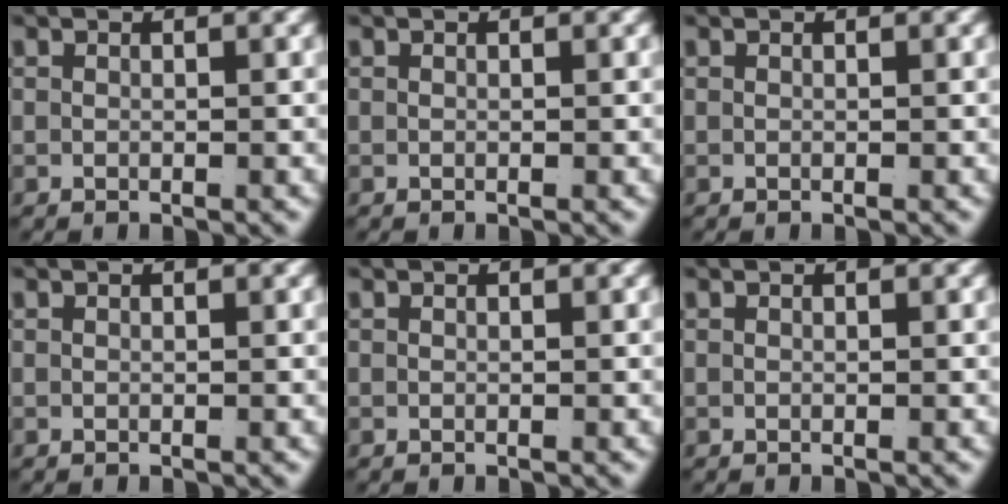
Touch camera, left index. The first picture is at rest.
{"total": 0.0}
{"total": 0.0}
{"total": 0.0}
{"total": 0.0}
{"total": 0.0}